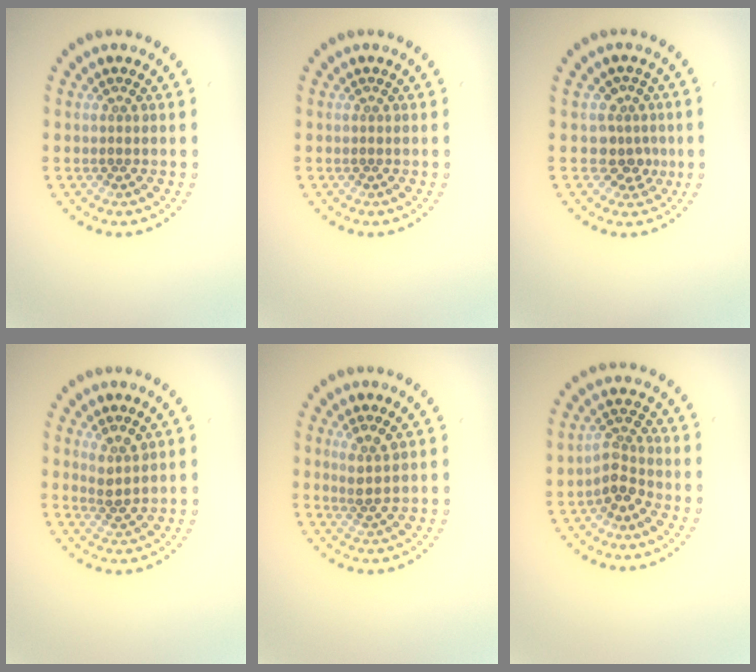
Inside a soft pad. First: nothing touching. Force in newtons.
{"total": 0.0}
{"total": 2.5, "press": 1.9, "slide": 1.6}
{"total": 2.1, "press": 1.7, "slide": 1.2}
{"total": 2.0, "press": 1.6, "slide": 1.2}
{"total": 2.5, "press": 2.0, "slide": 1.5}